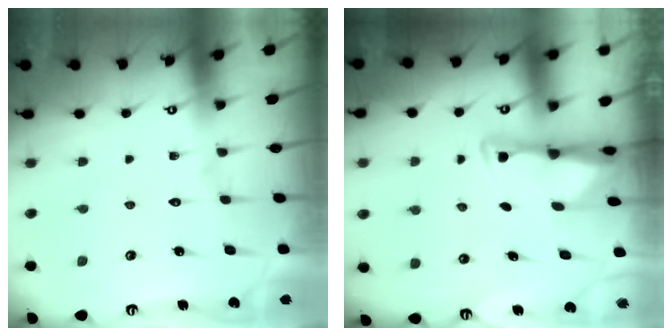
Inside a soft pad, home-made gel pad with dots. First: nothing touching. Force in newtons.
{"total": 2.9, "press": 2.9, "slide": 0.6}